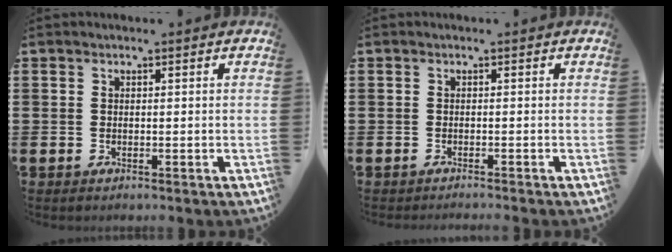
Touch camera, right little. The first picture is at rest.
{"total": 0.6, "force": [-0.6, -0.2, 0.0], "torque": [0.001, 0.000, -0.013]}